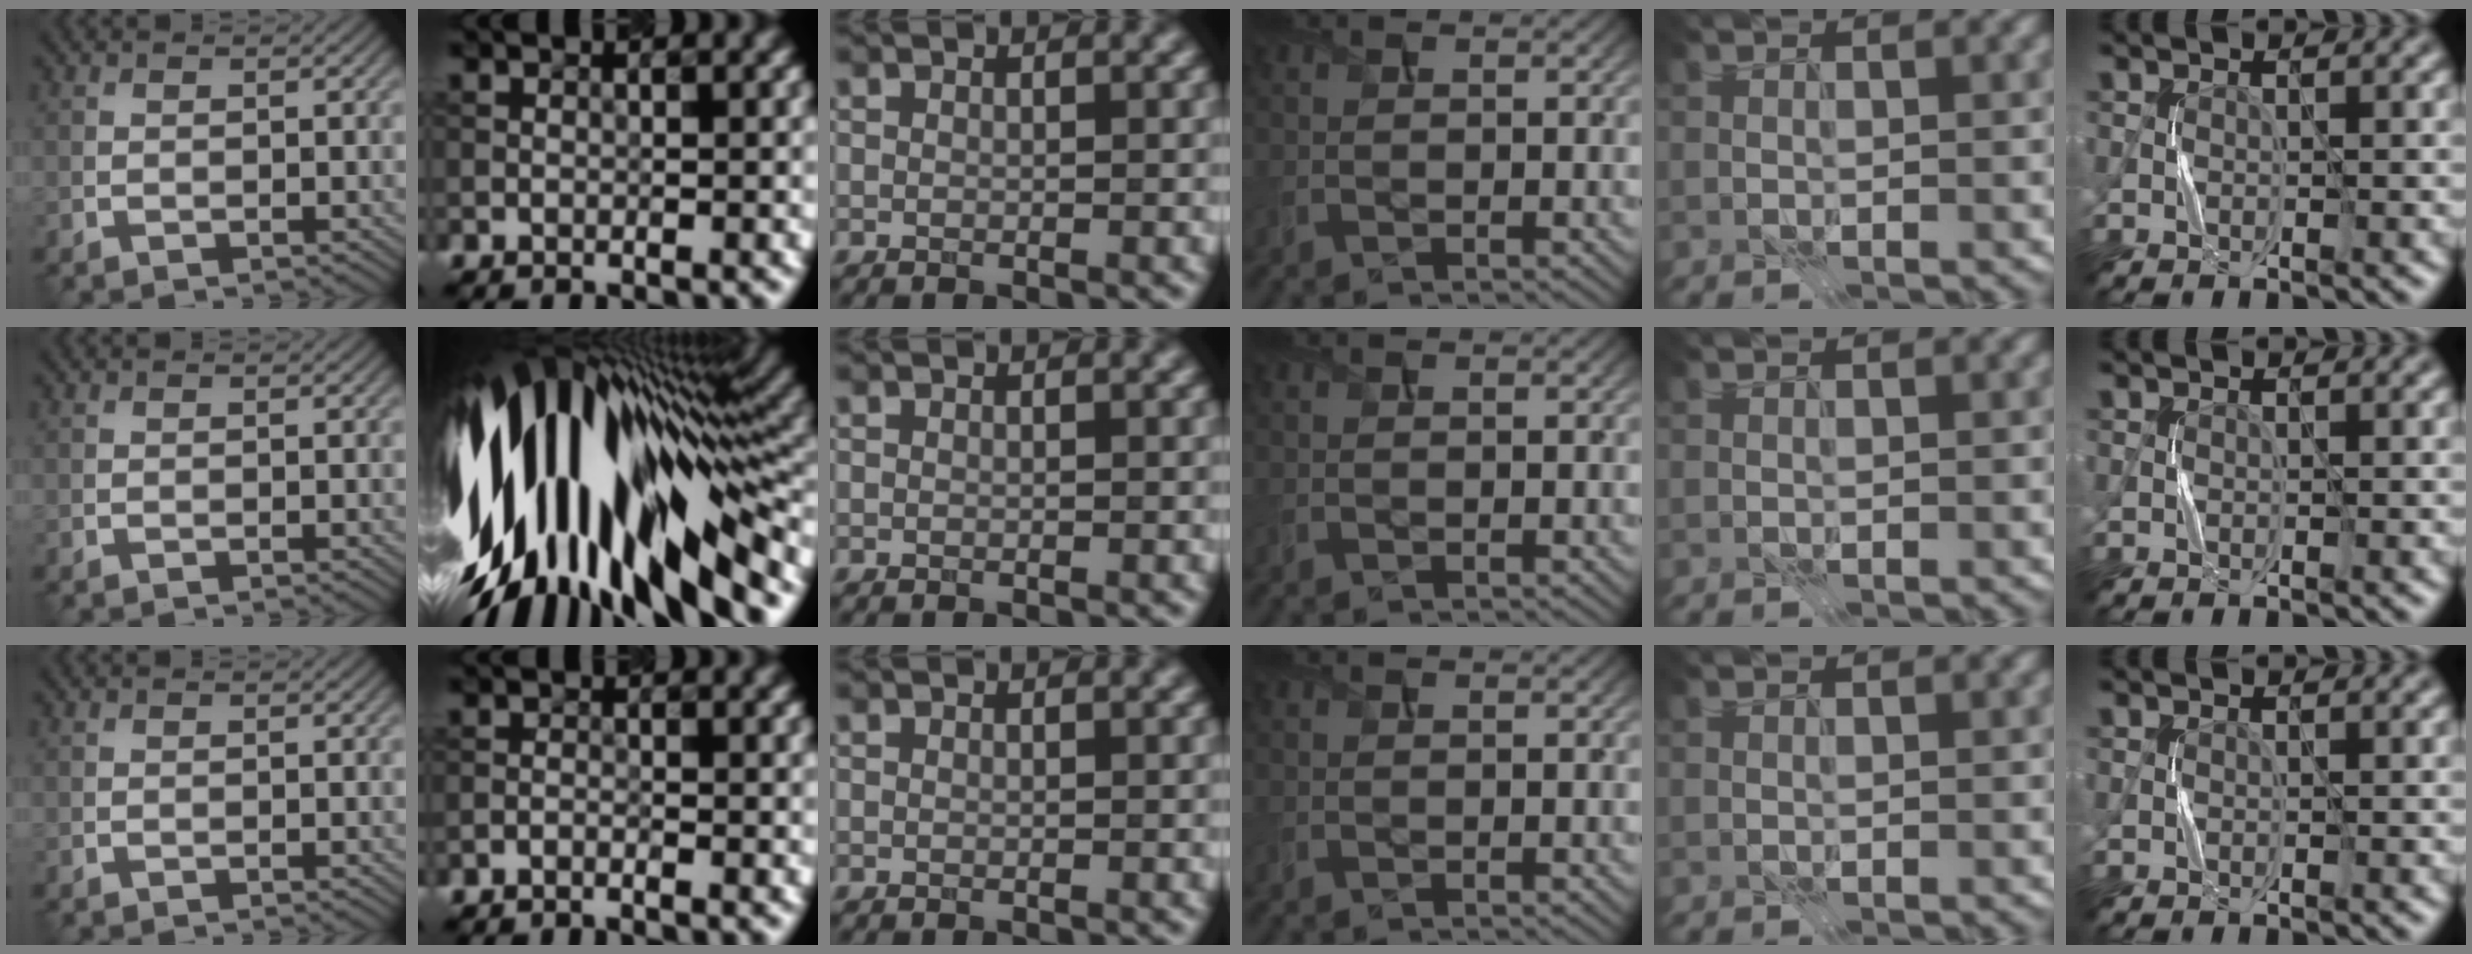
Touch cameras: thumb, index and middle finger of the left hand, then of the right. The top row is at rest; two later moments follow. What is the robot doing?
{"motion": "press", "object": "sticky note"}